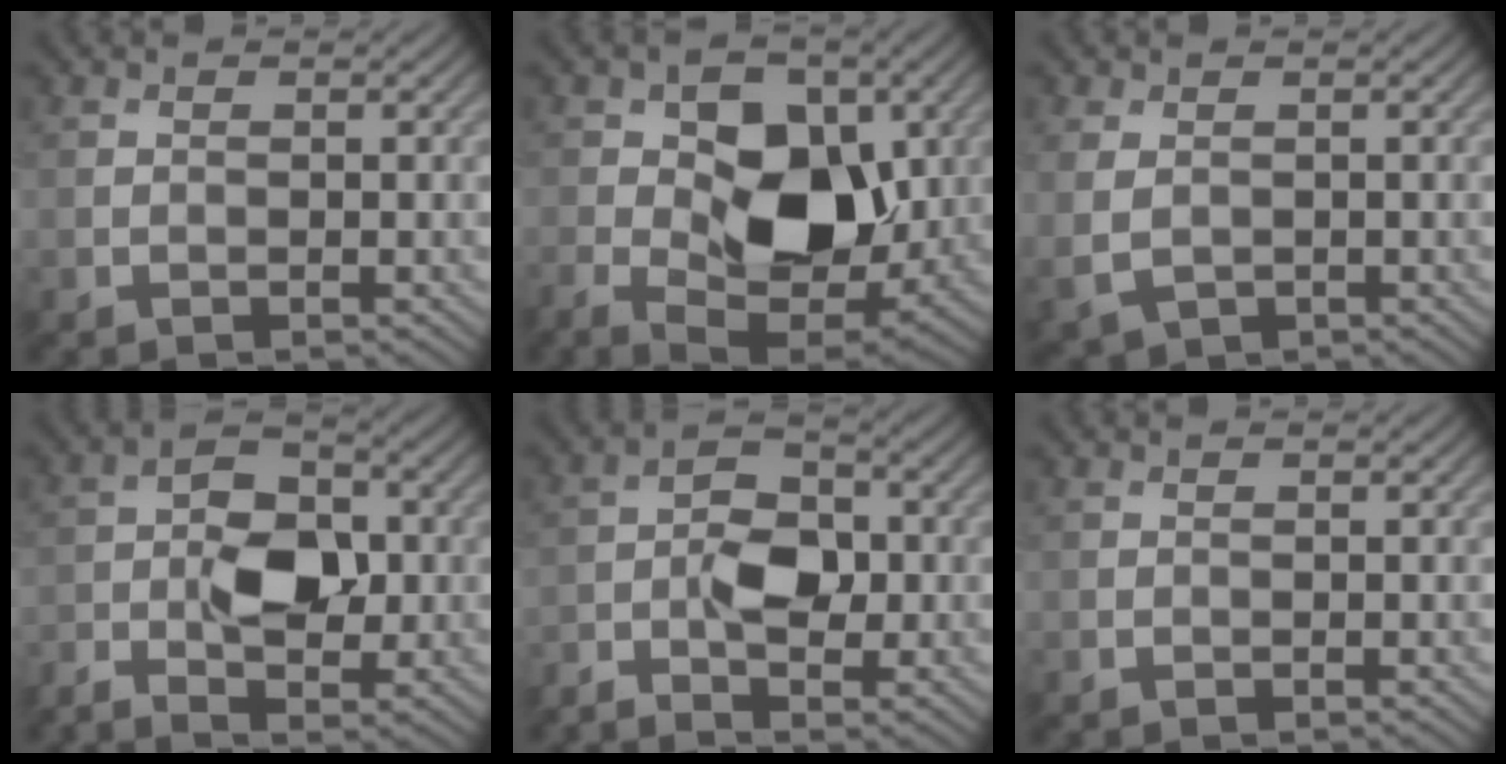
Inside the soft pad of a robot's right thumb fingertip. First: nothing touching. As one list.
[{"total": 11.8, "force": [-0.1, 7.3, 9.3], "torque": [-0.153, -0.011, 0.000]}, {"total": 3.9, "force": [-0.2, 2.9, 2.6], "torque": [-0.081, -0.009, 0.000]}, {"total": 7.2, "force": [-2.2, 3.9, 5.7], "torque": [-0.102, 0.006, -0.046]}, {"total": 5.5, "force": [-2.3, 2.7, 4.2], "torque": [-0.075, 0.012, -0.049]}, {"total": 0.0}]